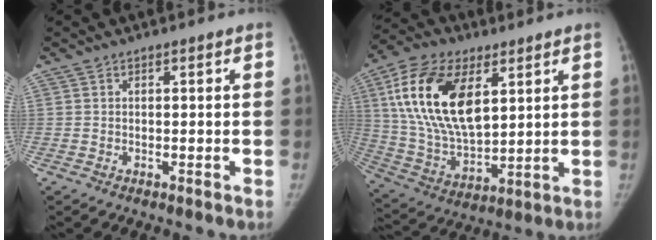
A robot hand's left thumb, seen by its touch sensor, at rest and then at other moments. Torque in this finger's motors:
{"motor_torque": [2.56, 2.45, 2.23, -0.54, 0.73]}